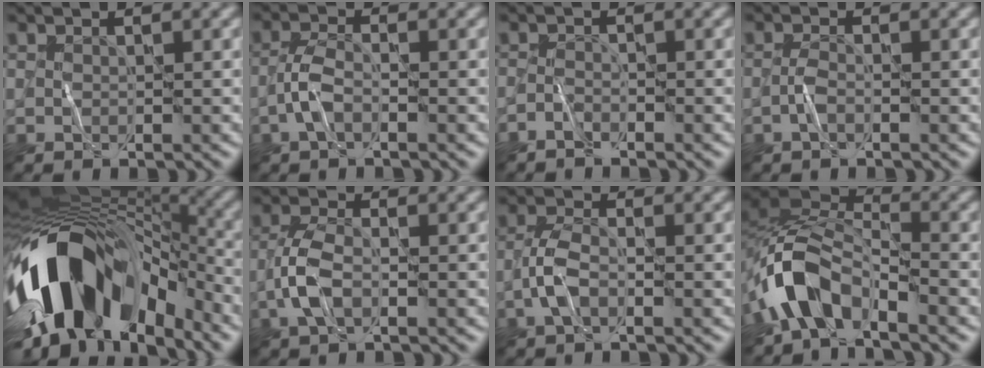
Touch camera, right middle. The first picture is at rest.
{"total": 2.3, "force": [-1.2, 0.9, 1.8], "torque": [-0.038, 0.006, -0.033]}
{"total": 1.2, "force": [-1.2, 0.2, 0.2], "torque": [-0.005, 0.003, -0.029]}
{"total": 1.0, "force": [-0.6, 0.2, 0.8], "torque": [-0.019, 0.003, -0.018]}
{"total": 14.5, "force": [-5.3, 8.1, 10.8], "torque": [-0.180, 0.010, -0.087]}
{"total": 3.3, "force": [-1.3, 1.5, 2.6], "torque": [-0.058, 0.004, -0.037]}
{"total": 2.6, "force": [-1.2, 1.1, 2.1], "torque": [-0.045, 0.005, -0.034]}
{"total": 6.1, "force": [-3.9, 2.9, 3.7], "torque": [-0.061, 0.003, -0.089]}